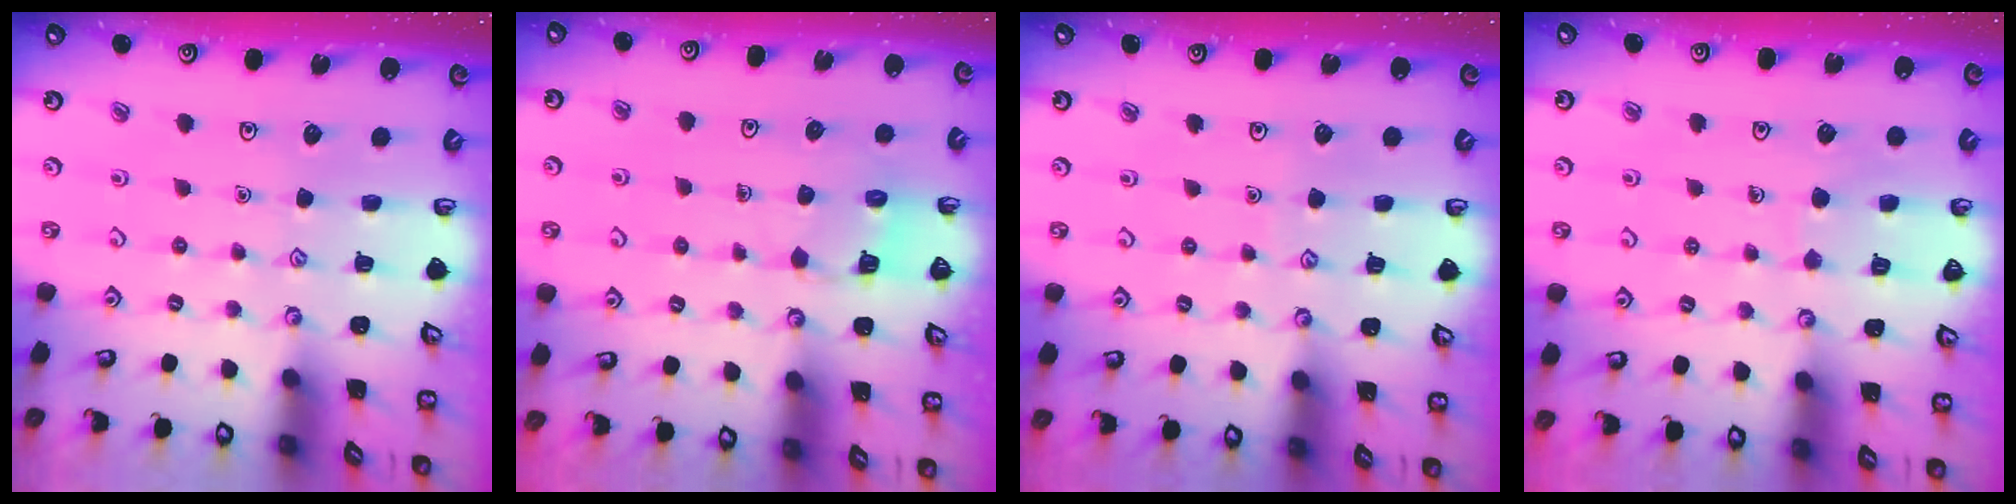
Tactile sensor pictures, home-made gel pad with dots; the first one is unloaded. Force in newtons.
{"total": 4.2, "press": 4.2, "slide": 0.3}
{"total": 3.3, "press": 3.3, "slide": 0.2}
{"total": 6.6, "press": 6.6, "slide": 0.4}